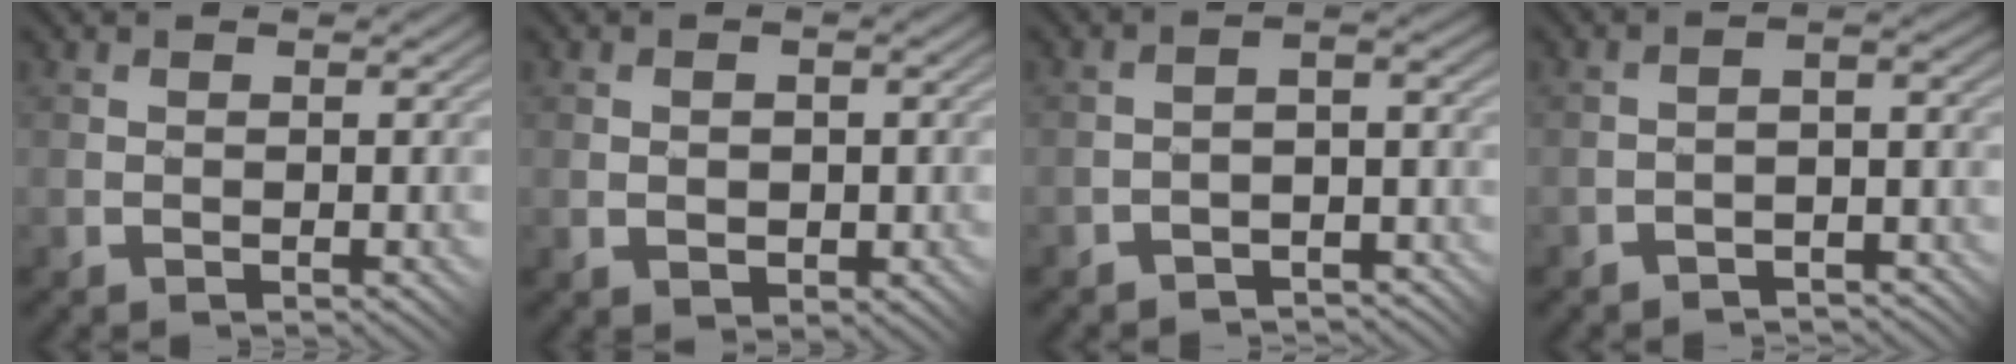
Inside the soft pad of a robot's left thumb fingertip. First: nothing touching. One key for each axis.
{"total": 2.4, "fx": -0.2, "fy": 1.7, "fz": 1.6, "tx": -0.027, "ty": -0.004, "tz": 0.004}
{"total": 3.5, "fx": -2.9, "fy": 1.4, "fz": 1.2, "tx": -0.009, "ty": 0.004, "tz": -0.058}
{"total": 2.7, "fx": -2.4, "fy": 0.8, "fz": 0.9, "tx": -0.007, "ty": 0.009, "tz": -0.050}